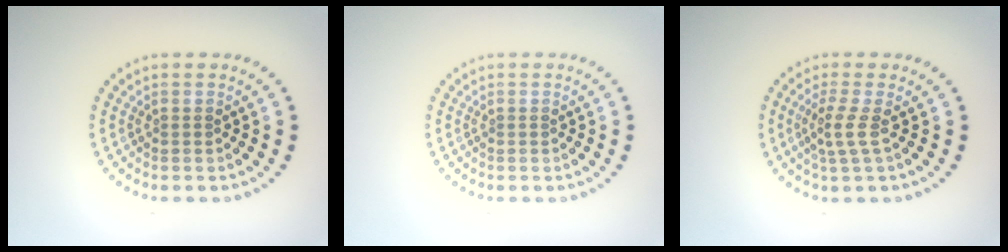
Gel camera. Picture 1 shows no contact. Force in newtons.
{"total": 0.0}
{"total": 2.1, "press": 1.4, "slide": 1.5}